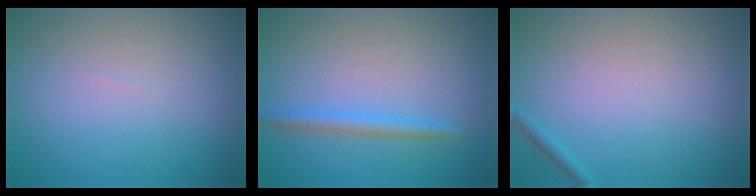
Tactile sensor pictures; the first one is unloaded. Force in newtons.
{"total": 1.9, "press": 1.9, "slide": 0.2}
{"total": 0.7, "press": 0.7, "slide": 0.0}